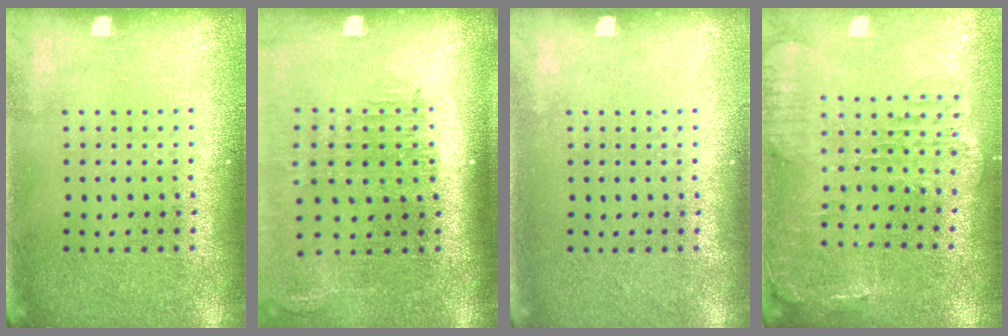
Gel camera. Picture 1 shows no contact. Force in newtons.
{"total": 2.1, "press": 1.7, "slide": 1.2}
{"total": 0.0}
{"total": 1.4, "press": 1.4, "slide": 0.4}